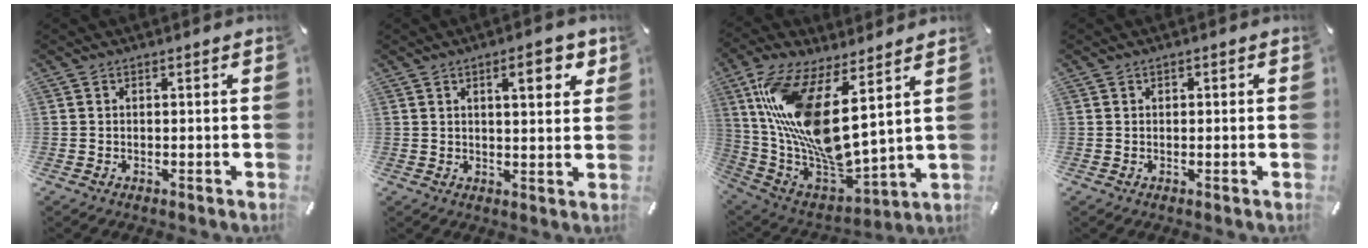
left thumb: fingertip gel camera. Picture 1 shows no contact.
{"total": 6.9, "force": [3.3, 2.2, 5.6], "torque": [-0.076, -0.008, 0.048]}
{"total": 17.2, "force": [6.8, 6.1, 14.6], "torque": [-0.336, -0.069, 0.113]}
{"total": 0.6, "force": [0.1, 0.6, 0.1], "torque": [-0.001, 0.005, 0.000]}